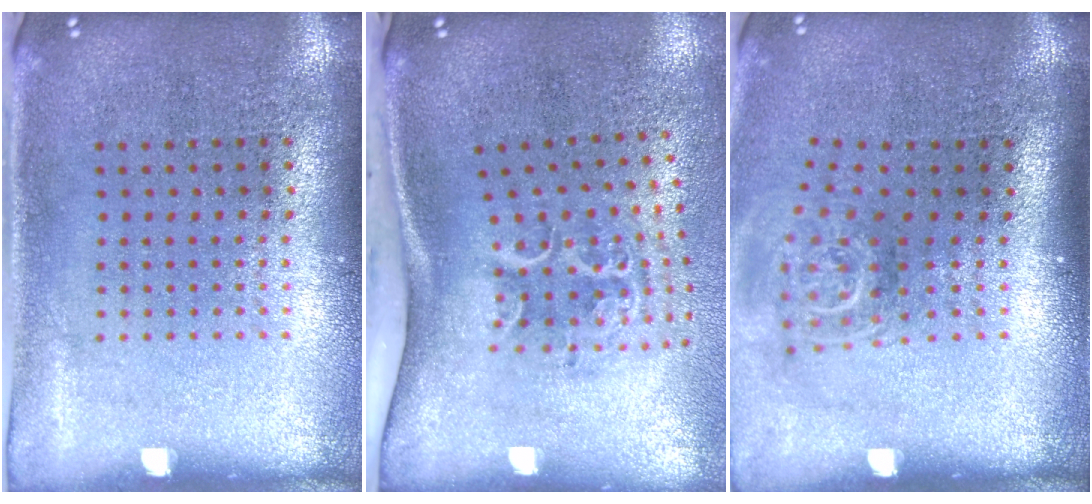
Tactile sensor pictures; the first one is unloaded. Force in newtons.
{"total": 2.2, "press": 1.4, "slide": 1.7}
{"total": 1.9, "press": 1.3, "slide": 1.3}